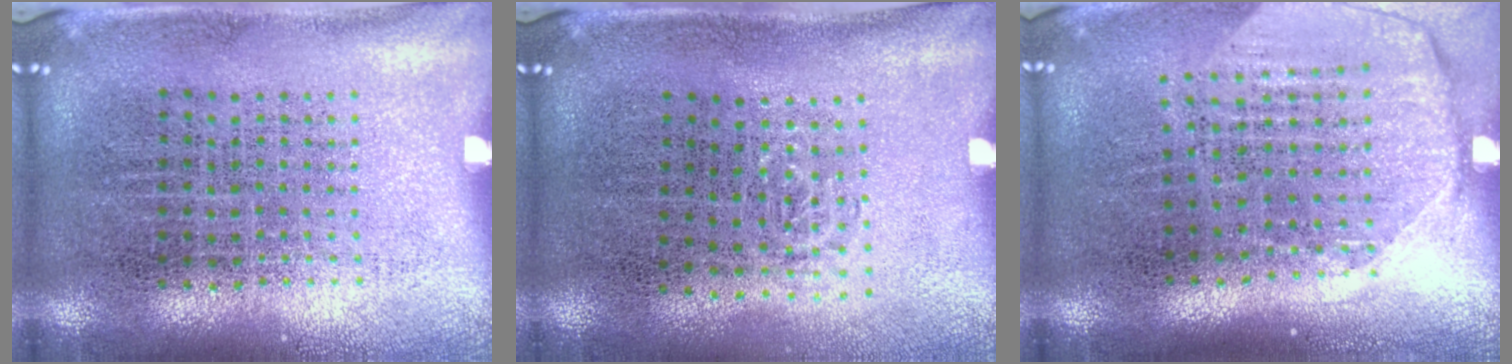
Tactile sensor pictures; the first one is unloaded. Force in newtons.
{"total": 0.6, "press": 0.5, "slide": 0.3}
{"total": 2.0, "press": 1.7, "slide": 1.0}